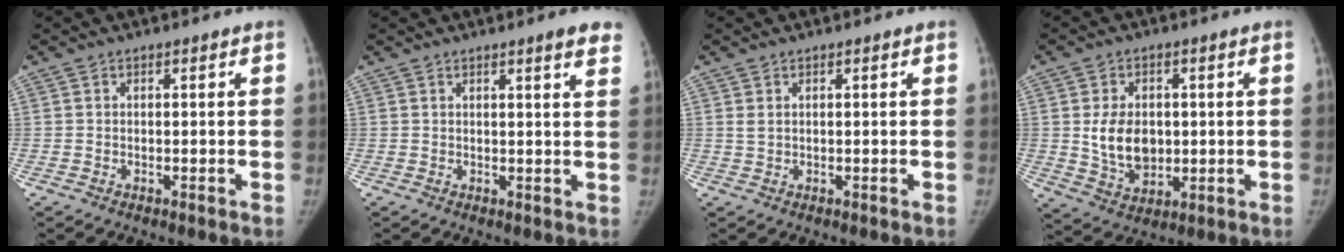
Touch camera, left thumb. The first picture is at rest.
{"total": 4.9, "force": [3.4, 0.3, 3.4], "torque": [-0.035, -0.010, 0.037]}
{"total": 1.0, "force": [0.5, 0.5, 0.7], "torque": [-0.015, 0.003, 0.015]}
{"total": 9.5, "force": [0.6, 6.8, 6.6], "torque": [-0.089, -0.012, 0.023]}